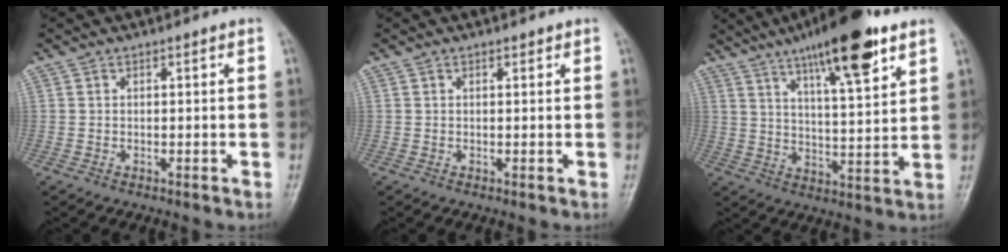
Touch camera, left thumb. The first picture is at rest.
{"total": 0.6, "force": [0.4, 0.3, 0.3], "torque": [-0.004, -0.002, 0.003]}
{"total": 17.0, "force": [10.2, 4.0, 13.0], "torque": [-0.186, -0.040, 0.164]}